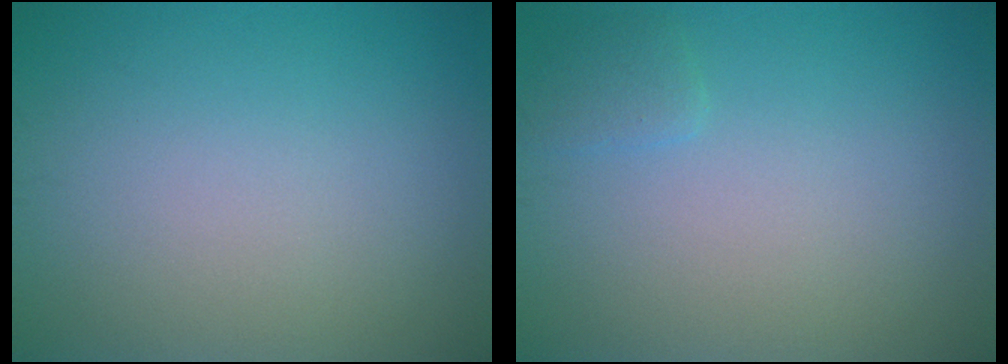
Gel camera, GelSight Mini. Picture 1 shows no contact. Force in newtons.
{"total": 1.0, "press": 1.0, "slide": 0.1}